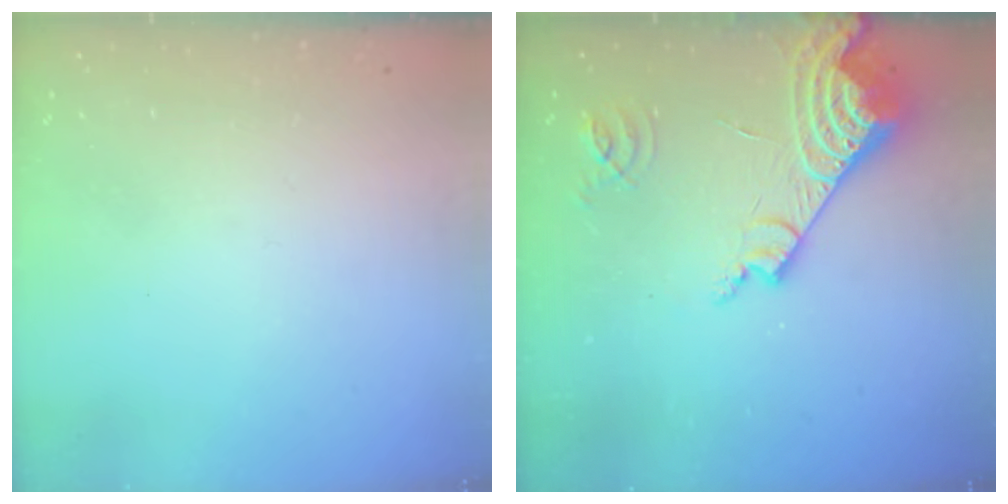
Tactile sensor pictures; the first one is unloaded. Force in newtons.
{"total": 15.2, "press": 15.1, "slide": 1.4}